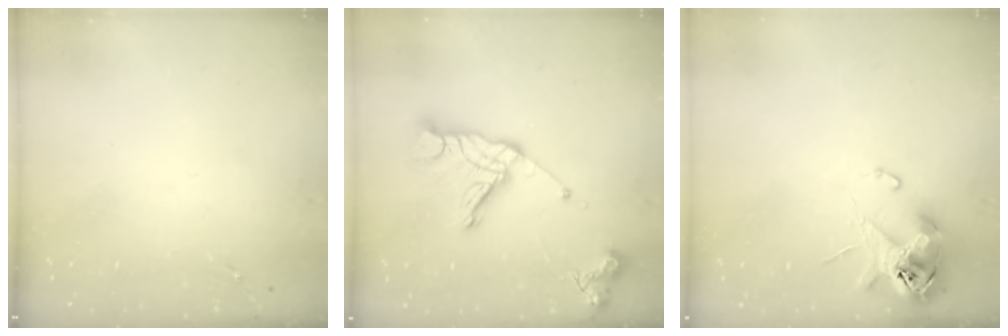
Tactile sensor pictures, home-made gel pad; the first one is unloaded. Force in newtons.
{"total": 15.6, "press": 15.6, "slide": 1.2}
{"total": 11.8, "press": 11.6, "slide": 1.9}